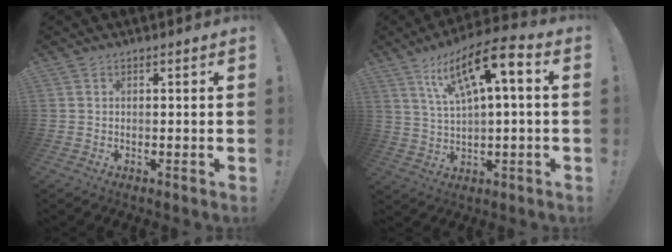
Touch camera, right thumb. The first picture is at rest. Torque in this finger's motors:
{"motor_torque": [0.94, 1.16, 0.21, 0.20, 0.16]}